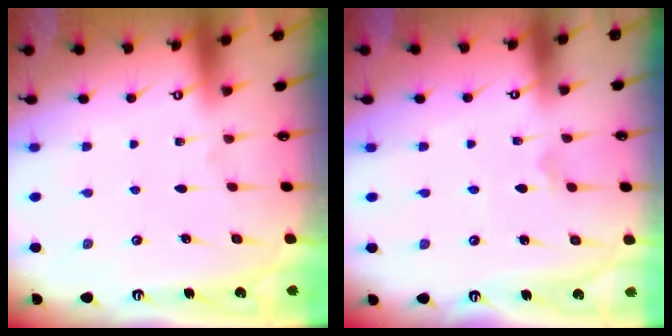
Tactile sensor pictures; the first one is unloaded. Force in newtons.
{"total": 2.3, "press": 2.3, "slide": 0.2}